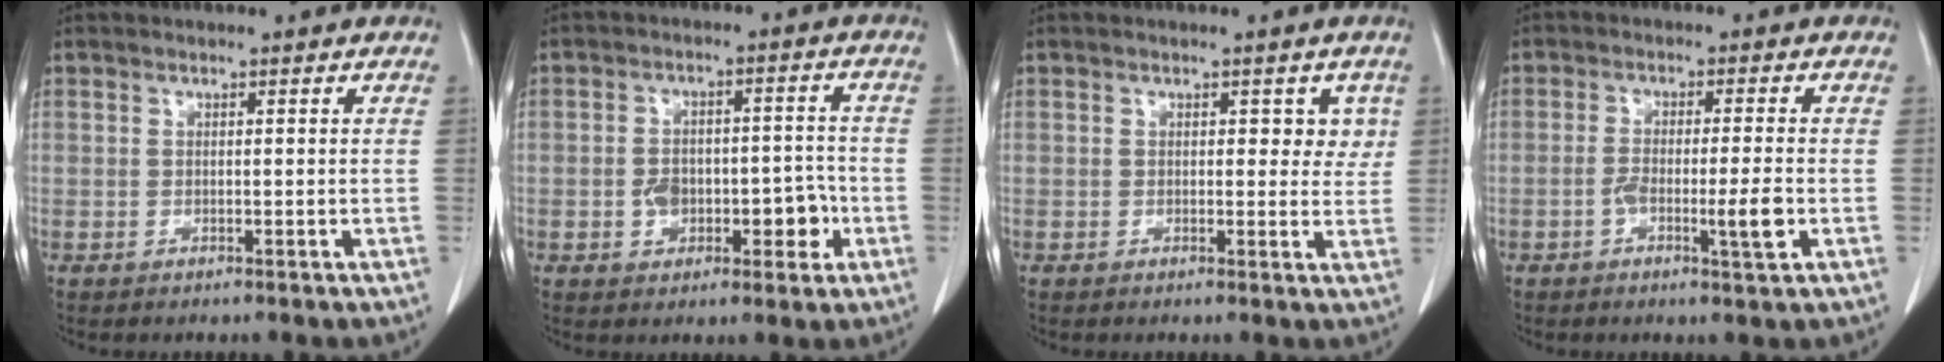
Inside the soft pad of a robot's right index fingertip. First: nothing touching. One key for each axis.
{"total": 7.9, "fx": -2.3, "fy": 4.5, "fz": 6.0, "tx": -0.082, "ty": 0.028, "tz": -0.027}
{"total": 3.1, "fx": 1.1, "fy": 2.0, "fz": 2.2, "tx": -0.010, "ty": 0.003, "tz": 0.009}
{"total": 5.5, "fx": -1.8, "fy": 0.2, "fz": 5.2, "tx": -0.091, "ty": -0.004, "tz": -0.028}